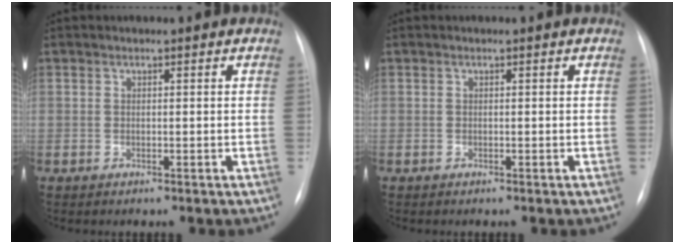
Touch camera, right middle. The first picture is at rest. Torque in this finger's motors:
{"motor_torque": [0.19, -0.06, 0.04, 0.01]}